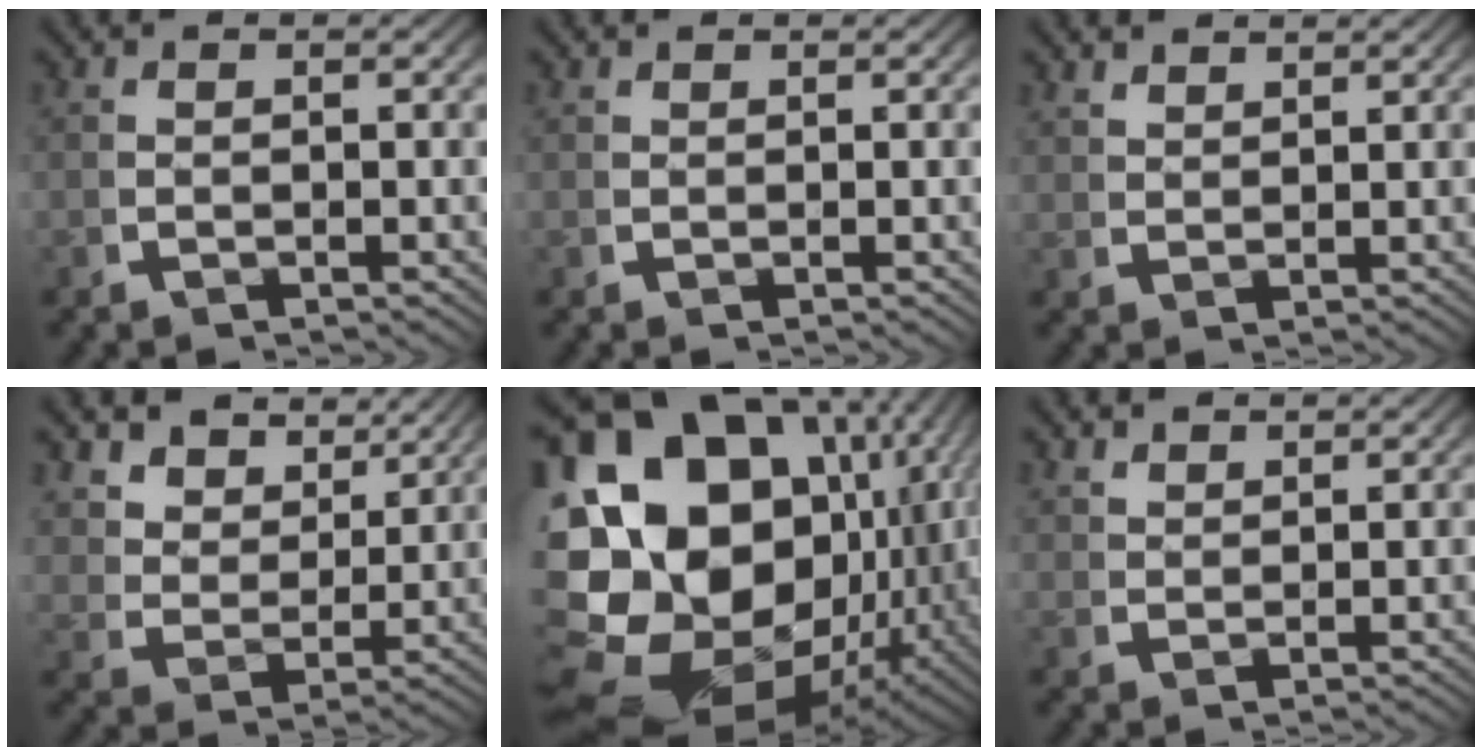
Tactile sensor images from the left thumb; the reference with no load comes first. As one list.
[{"total": 0.7, "force": [0.6, -0.1, -0.2], "torque": [0.002, -0.004, 0.019]}, {"total": 2.4, "force": [2.4, 0.0, 0.0], "torque": [0.004, 0.003, 0.052]}, {"total": 6.3, "force": [4.1, 3.6, 3.2], "torque": [-0.067, -0.006, 0.072]}, {"total": 26.2, "force": [-1.3, 19.2, 17.8], "torque": [-0.368, -0.082, 0.001]}, {"total": 2.7, "force": [2.7, 0.2, 0.1], "torque": [0.002, 0.003, 0.056]}]